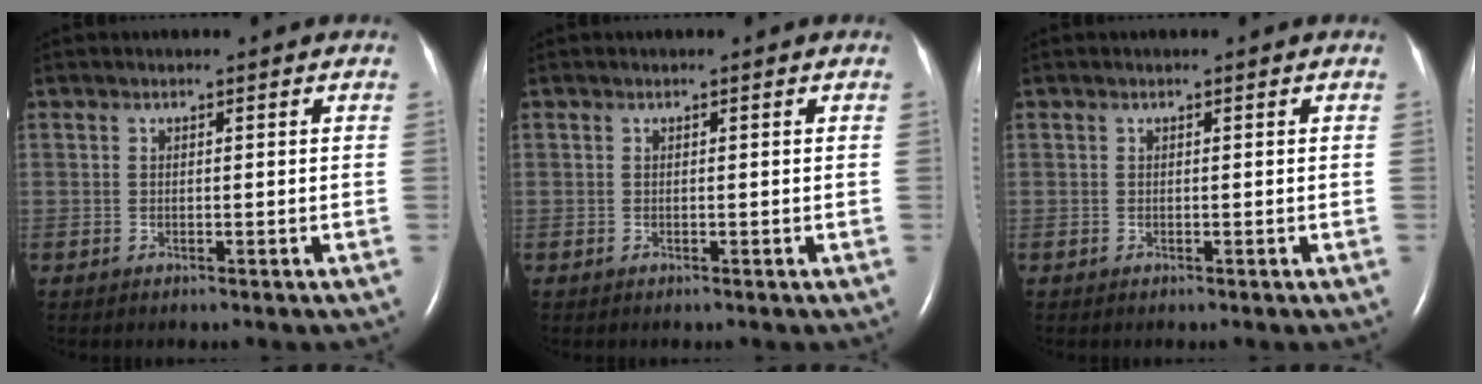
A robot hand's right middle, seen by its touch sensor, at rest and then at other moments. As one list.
[{"total": 0.0}, {"total": 0.0}]